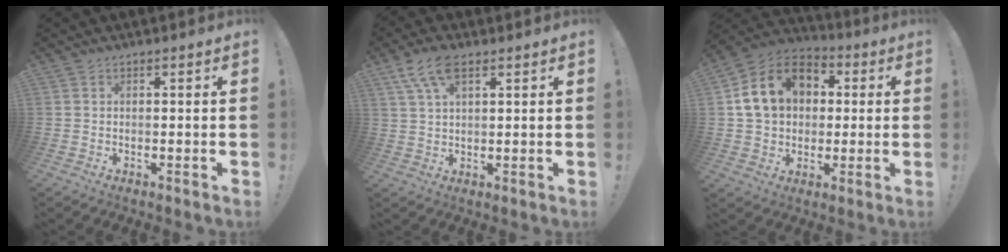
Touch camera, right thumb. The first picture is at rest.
{"total": 8.5, "force": [4.5, 3.9, 6.1], "torque": [-0.113, -0.010, 0.083]}
{"total": 16.5, "force": [4.3, 12.9, 9.3], "torque": [-0.150, 0.003, 0.087]}